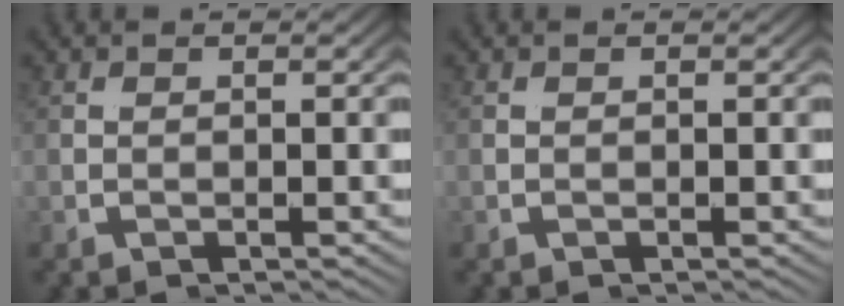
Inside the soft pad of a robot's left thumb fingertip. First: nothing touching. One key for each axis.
{"total": 0.0}